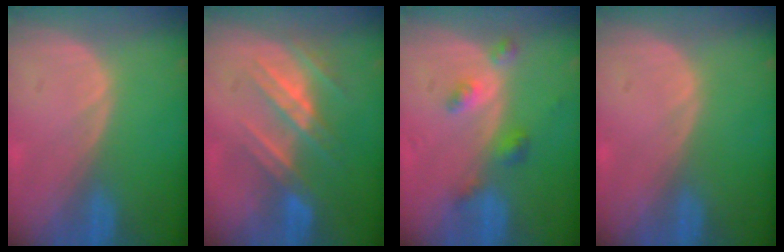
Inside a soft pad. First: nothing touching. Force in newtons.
{"total": 7.8, "press": 7.2, "slide": 2.9}
{"total": 4.3, "press": 4.0, "slide": 1.7}
{"total": 0.0}